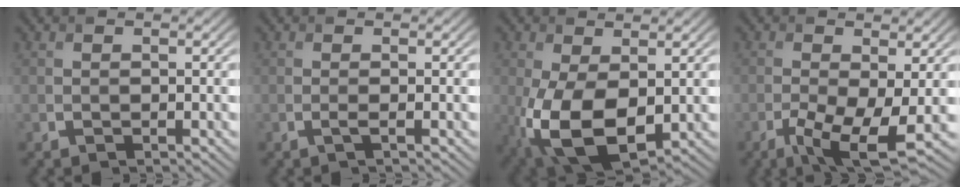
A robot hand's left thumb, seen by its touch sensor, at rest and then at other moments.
{"total": 1.0, "force": [-0.3, 0.1, 1.0], "torque": [-0.020, -0.001, -0.008]}
{"total": 11.0, "force": [-2.0, 6.3, 8.9], "torque": [-0.217, -0.032, -0.028]}
{"total": 7.4, "force": [-2.9, 2.4, 6.3], "torque": [-0.130, -0.015, -0.051]}